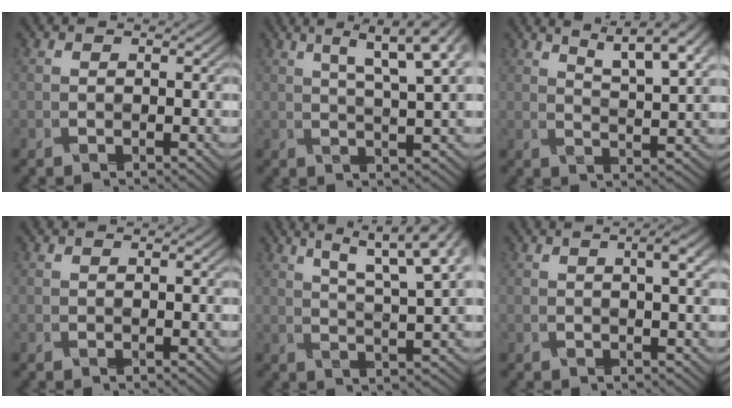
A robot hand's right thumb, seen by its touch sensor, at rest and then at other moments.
{"total": 7.7, "force": [4.2, 0.6, 6.4], "torque": [-0.114, 0.018, 0.066]}
{"total": 7.5, "force": [5.6, 0.8, 5.0], "torque": [-0.088, 0.005, 0.089]}
{"total": 0.0}
{"total": 9.5, "force": [6.1, 1.0, 7.3], "torque": [-0.126, 0.017, 0.088]}
{"total": 2.6, "force": [0.9, 0.3, 2.4], "torque": [-0.049, 0.003, 0.019]}